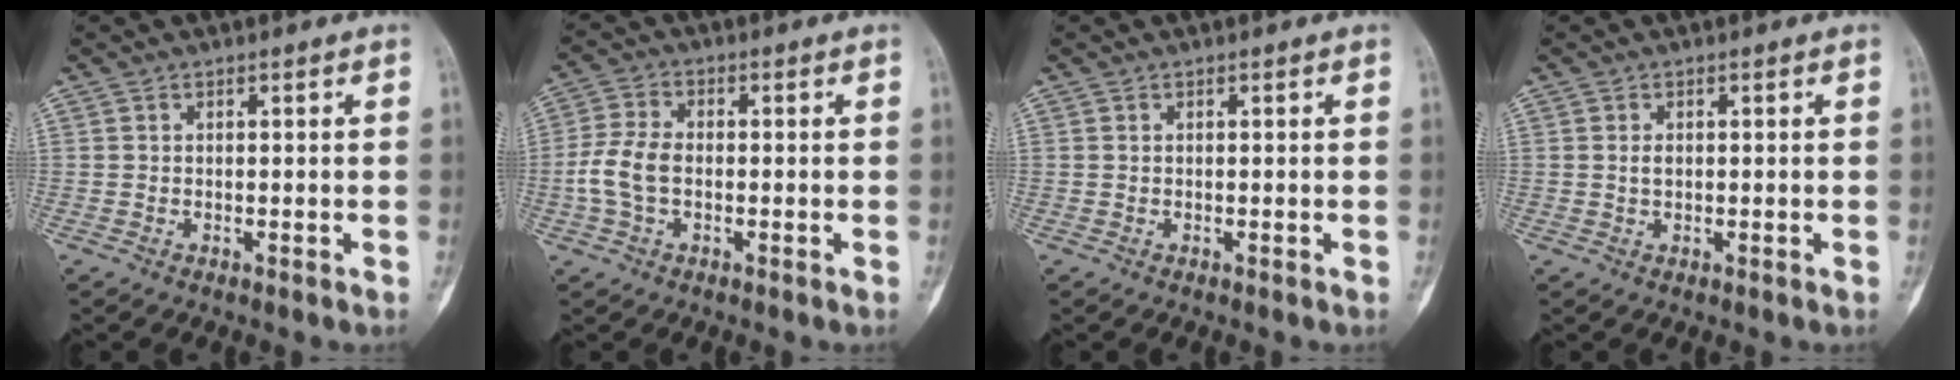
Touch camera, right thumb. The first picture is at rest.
{"total": 6.9, "force": [-1.1, 4.3, 5.3], "torque": [-0.124, 0.016, -0.026]}
{"total": 0.0}
{"total": 1.2, "force": [0.1, 0.8, 0.9], "torque": [-0.012, 0.001, 0.002]}